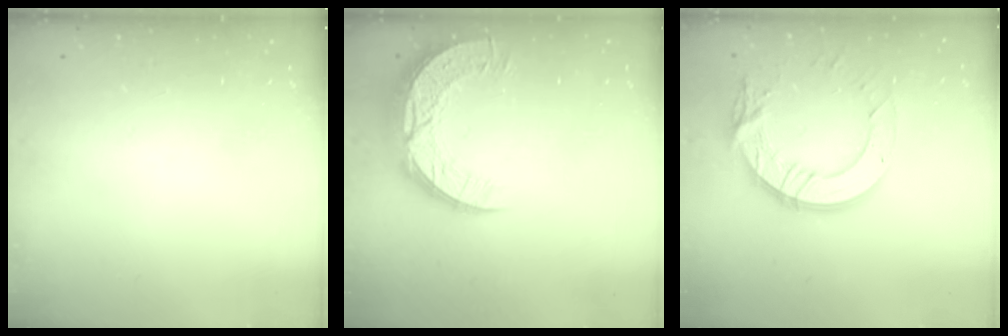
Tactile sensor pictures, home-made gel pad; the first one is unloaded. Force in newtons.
{"total": 13.7, "press": 13.7, "slide": 1.0}
{"total": 15.4, "press": 15.3, "slide": 1.3}